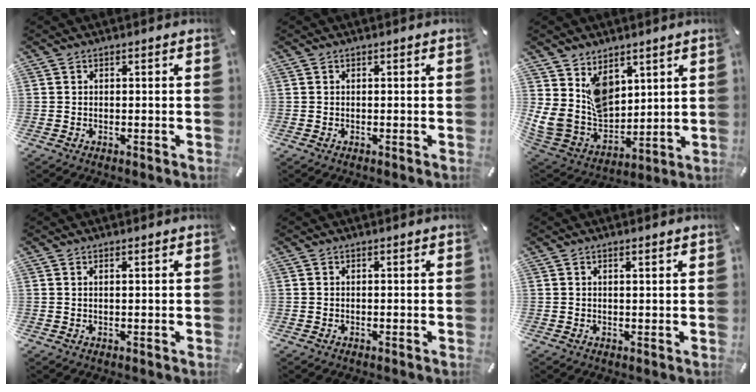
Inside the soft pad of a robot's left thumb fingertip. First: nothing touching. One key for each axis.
{"total": 0.0}
{"total": 13.6, "fx": 5.6, "fy": 11.0, "fz": 5.8, "tx": -0.126, "ty": -0.057, "tz": 0.113}
{"total": 0.7, "fx": 0.4, "fy": 0.0, "fz": 0.6, "tx": -0.010, "ty": 0.000, "tz": 0.006}
{"total": 0.0}
{"total": 1.1, "fx": 0.7, "fy": 0.2, "fz": 0.8, "tx": -0.016, "ty": -0.001, "tz": 0.012}